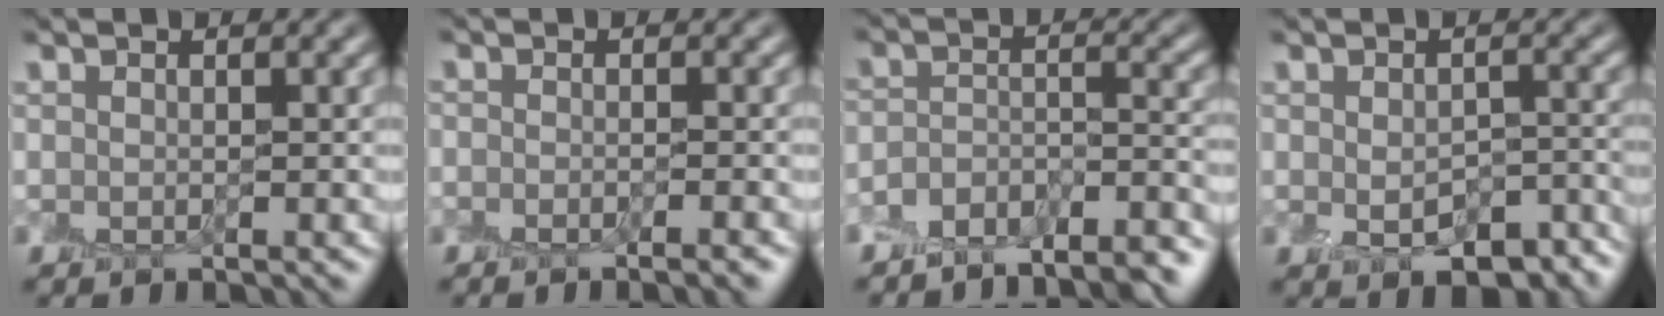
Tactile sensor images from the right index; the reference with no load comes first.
{"total": 1.4, "force": [-1.1, 0.1, 0.7], "torque": [0.004, 0.004, -0.019]}
{"total": 5.9, "force": [-5.5, 1.3, 1.8], "torque": [-0.028, -0.001, -0.087]}
{"total": 5.1, "force": [-2.3, 2.6, 3.8], "torque": [-0.050, -0.005, -0.022]}